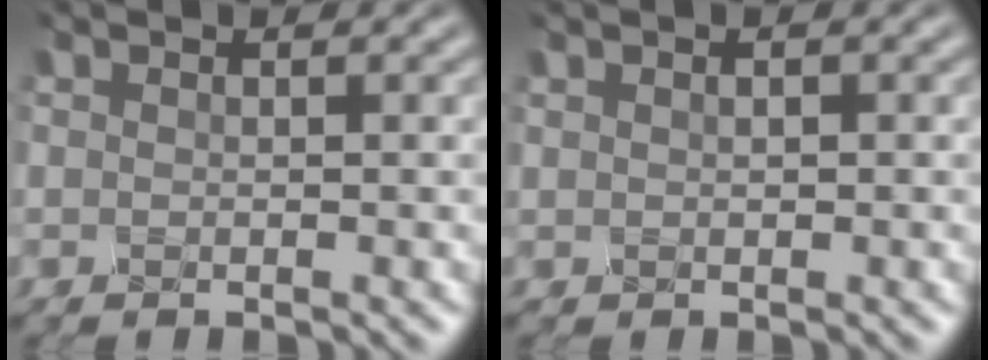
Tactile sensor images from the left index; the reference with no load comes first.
{"total": 0.6, "force": [0.0, 0.3, 0.5], "torque": [-0.007, 0.000, 0.001]}